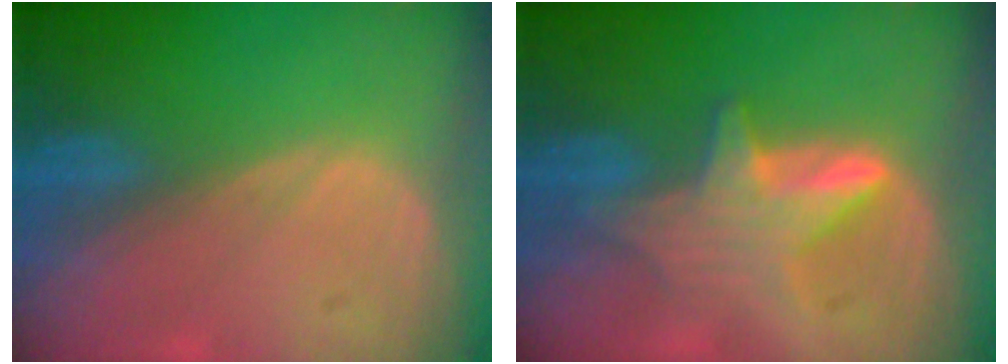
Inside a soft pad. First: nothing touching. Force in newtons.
{"total": 6.0, "press": 5.9, "slide": 0.6}